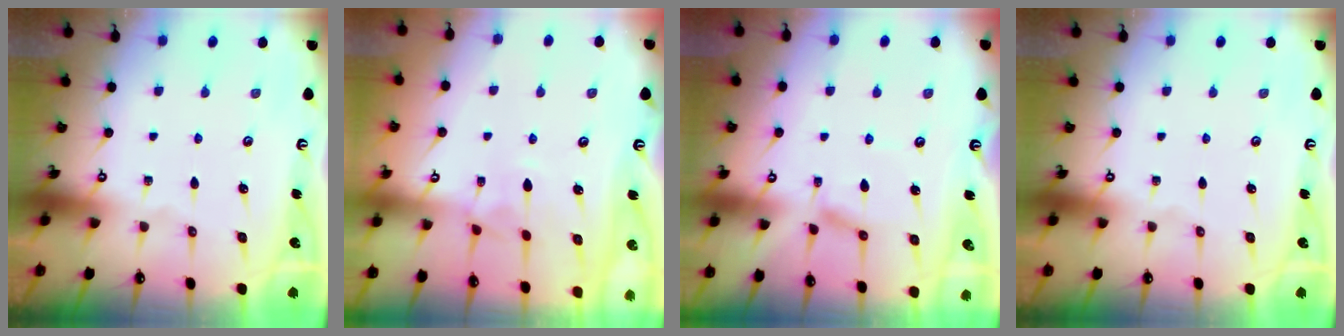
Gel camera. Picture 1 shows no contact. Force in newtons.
{"total": 1.9, "press": 1.8, "slide": 0.7}
{"total": 2.0, "press": 2.0, "slide": 0.5}
{"total": 0.0}